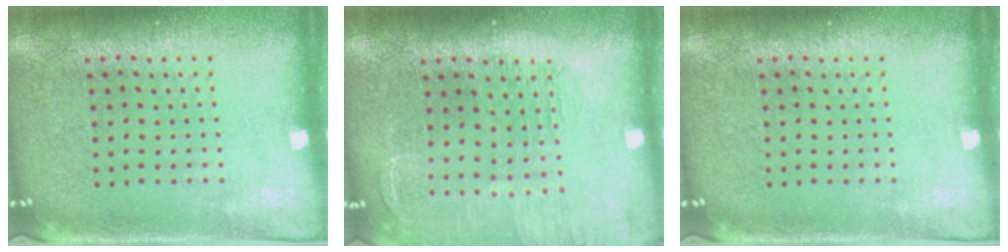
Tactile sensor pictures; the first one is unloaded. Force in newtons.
{"total": 1.5, "press": 1.4, "slide": 0.3}
{"total": 0.0}